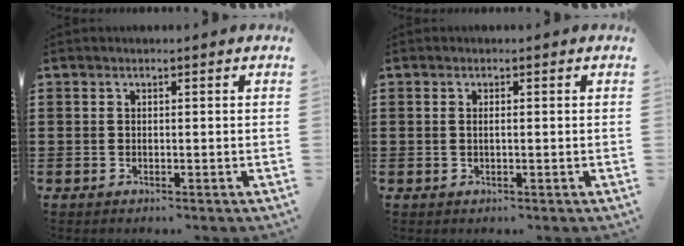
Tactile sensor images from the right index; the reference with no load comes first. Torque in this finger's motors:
{"motor_torque": [-0.36, 0.31, 0.03, -0.01]}